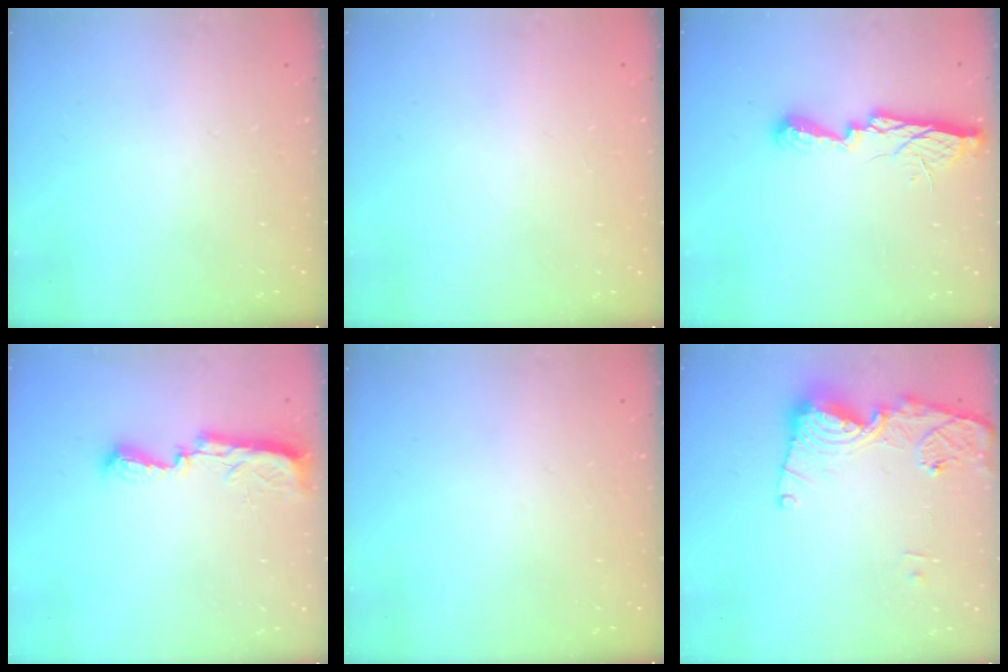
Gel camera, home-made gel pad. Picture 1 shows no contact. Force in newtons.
{"total": 0.9, "press": 0.9, "slide": 0.0}
{"total": 10.1, "press": 10.1, "slide": 0.7}
{"total": 7.8, "press": 7.8, "slide": 0.8}
{"total": 0.0}
{"total": 14.4, "press": 14.4, "slide": 1.4}